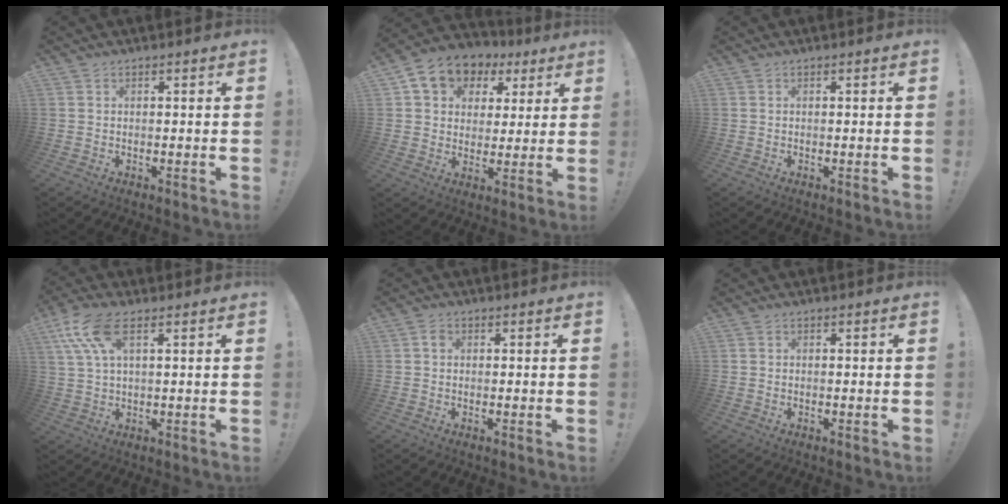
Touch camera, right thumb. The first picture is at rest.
{"total": 10.3, "force": [4.9, 8.1, 4.0], "torque": [-0.063, -0.023, 0.095]}
{"total": 0.0}
{"total": 10.8, "force": [4.9, 4.3, 8.6], "torque": [-0.168, -0.006, 0.096]}
{"total": 1.6, "force": [0.1, 1.3, 0.9], "torque": [-0.009, 0.001, 0.000]}
{"total": 0.0}